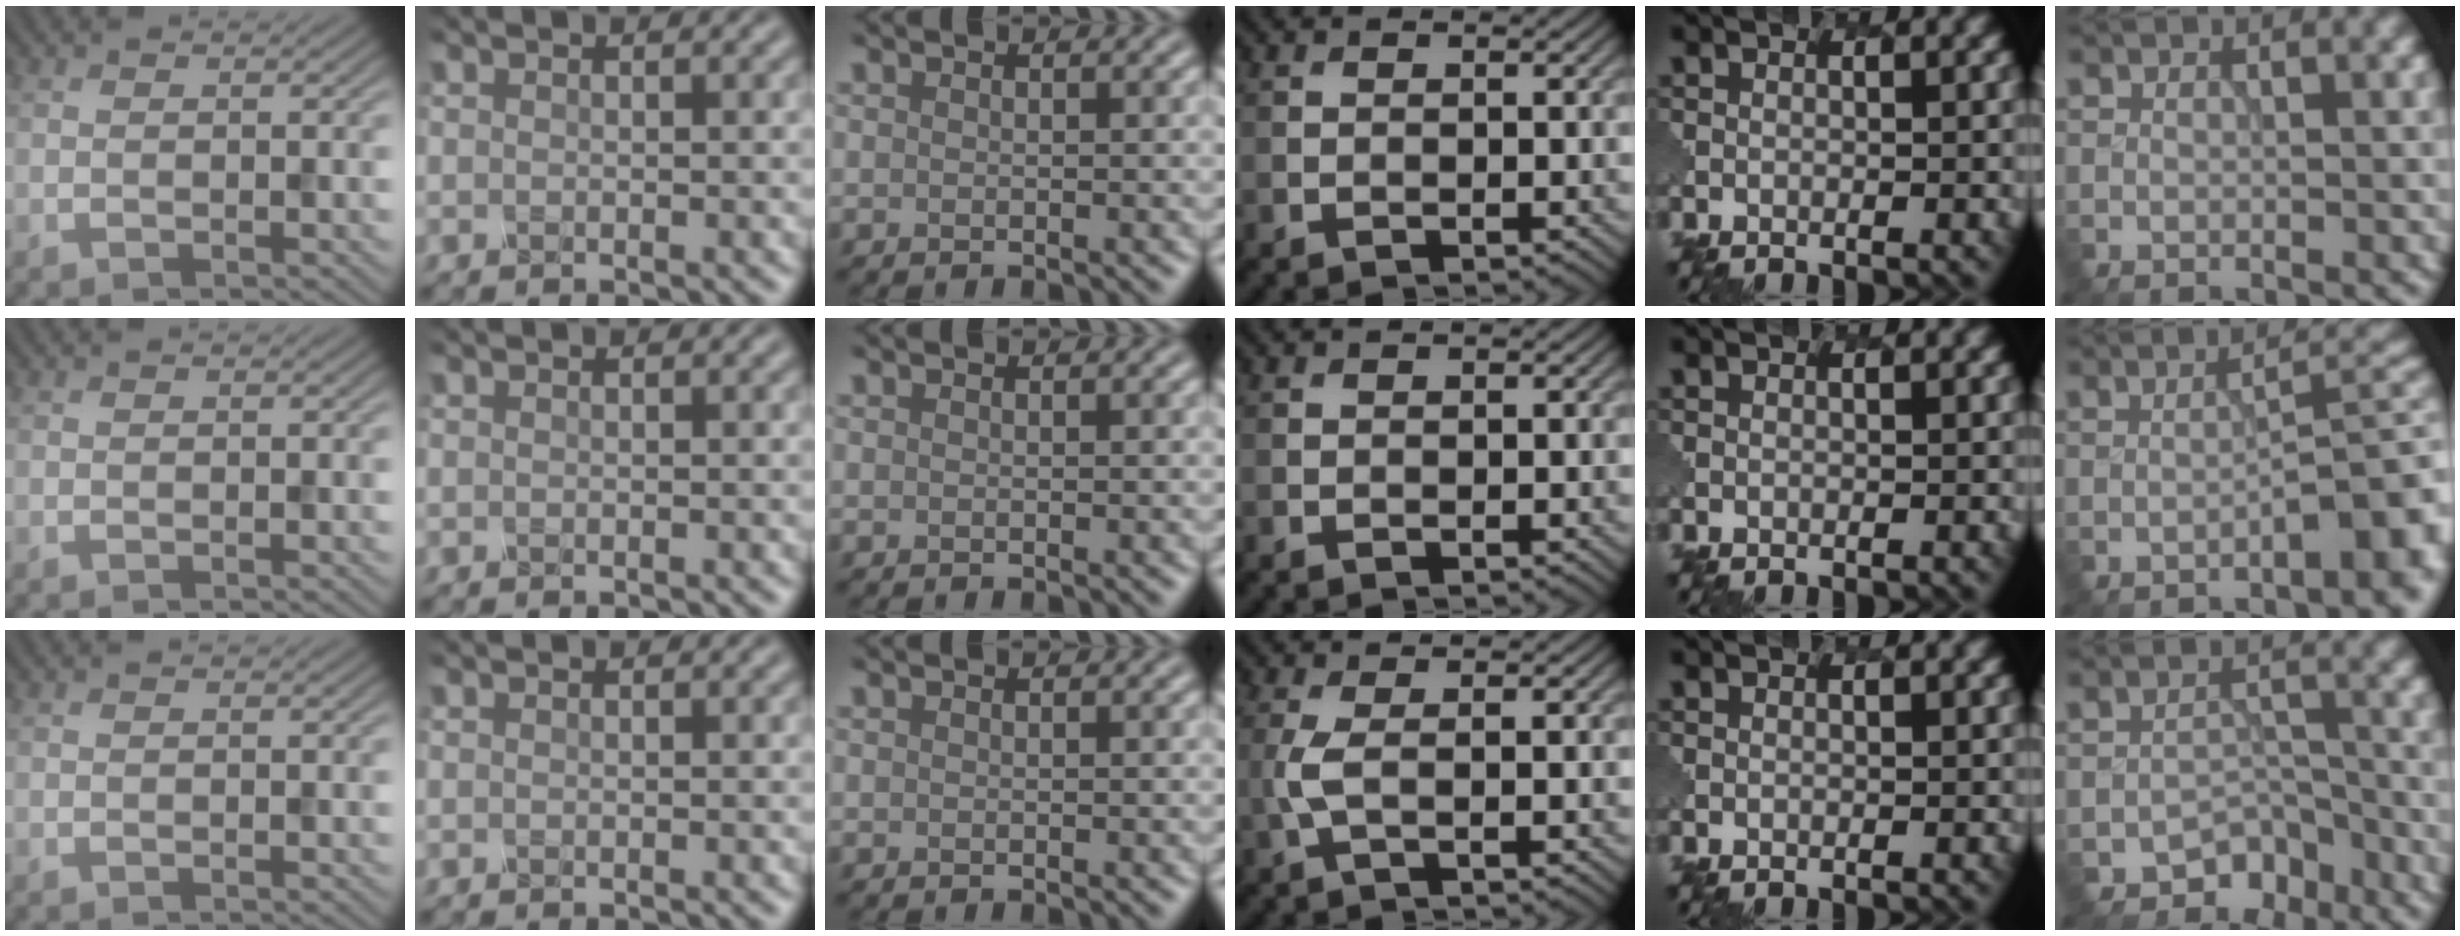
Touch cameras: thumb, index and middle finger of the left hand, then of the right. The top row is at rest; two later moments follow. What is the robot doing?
{"motion": "dispense", "object": "dispenser bottle"}